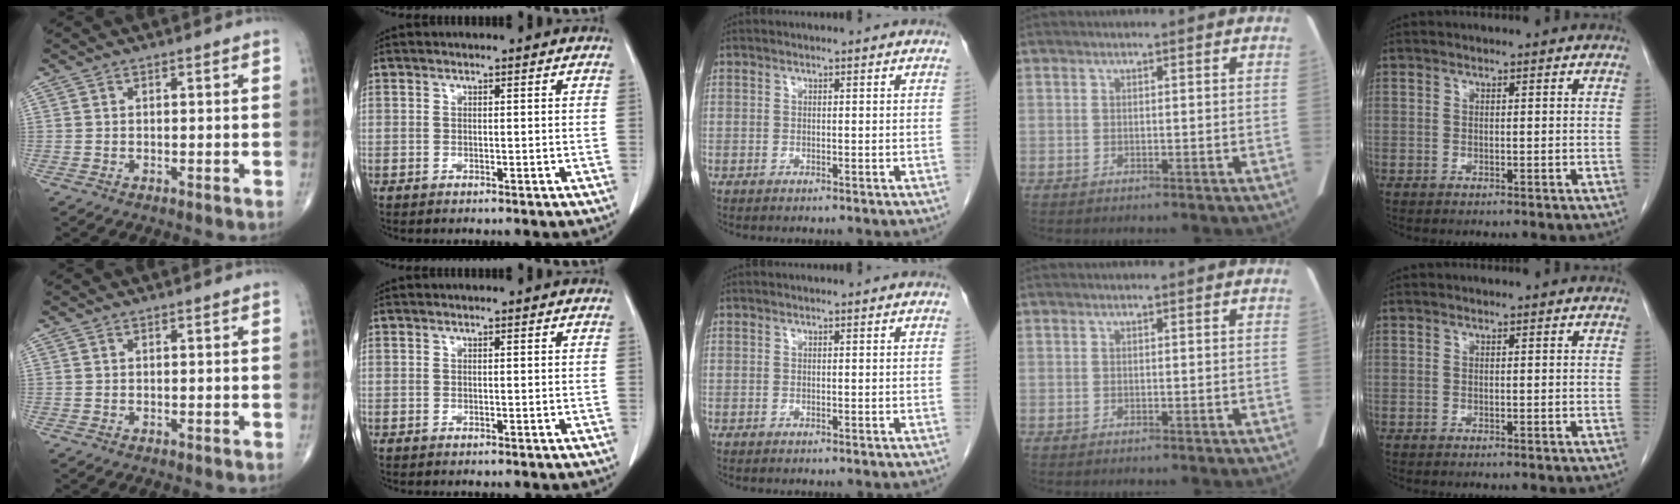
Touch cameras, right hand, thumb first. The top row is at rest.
{}